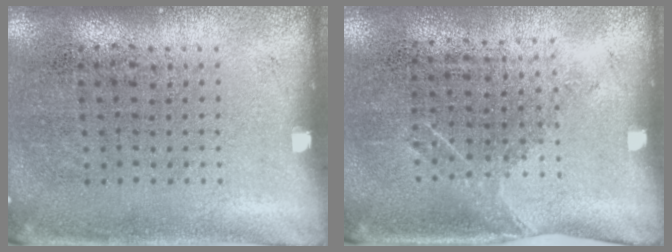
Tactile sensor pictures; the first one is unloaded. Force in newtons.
{"total": 1.1, "press": 0.9, "slide": 0.7}